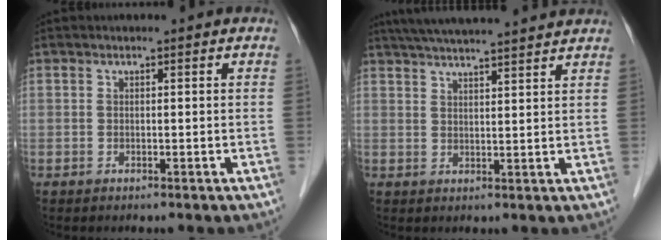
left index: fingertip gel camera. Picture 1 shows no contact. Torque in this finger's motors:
{"motor_torque": [-0.14, -0.55, 0.40, 0.12]}